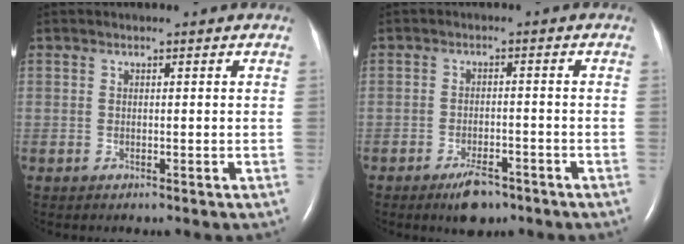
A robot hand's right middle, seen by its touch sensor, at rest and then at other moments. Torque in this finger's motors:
{"motor_torque": [0.38, -0.25, 0.24, 0.06]}